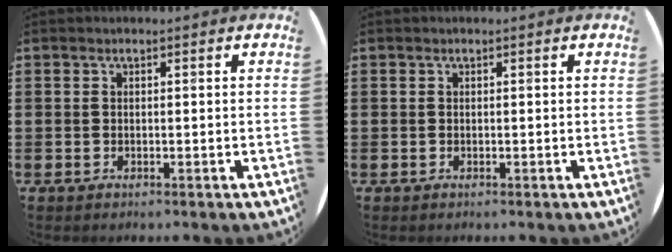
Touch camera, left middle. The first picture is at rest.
{"total": 0.0}